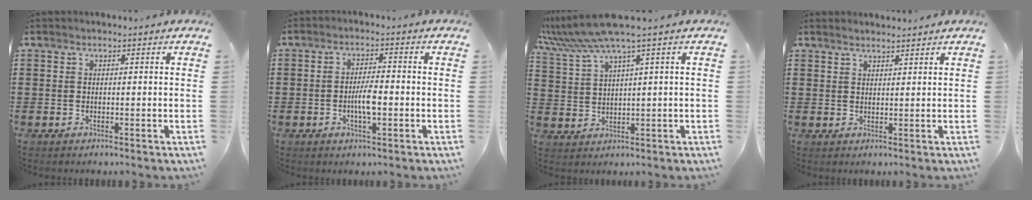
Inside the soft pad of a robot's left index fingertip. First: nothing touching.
{"total": 4.4, "force": [-0.9, 1.2, 4.1], "torque": [-0.079, 0.004, -0.019]}
{"total": 6.0, "force": [4.0, -0.2, 4.5], "torque": [-0.106, -0.019, 0.068]}
{"total": 1.7, "force": [1.6, 0.0, 0.5], "torque": [-0.012, 0.002, 0.031]}